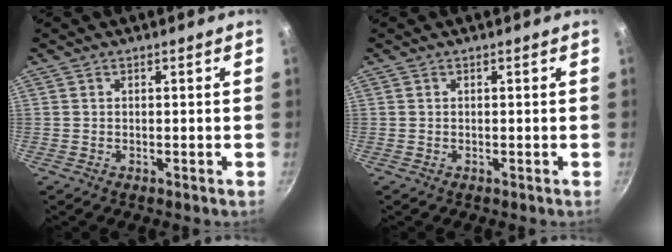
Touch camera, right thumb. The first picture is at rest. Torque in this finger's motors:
{"motor_torque": [0.00, 0.00, 0.15, 0.15, 0.00]}